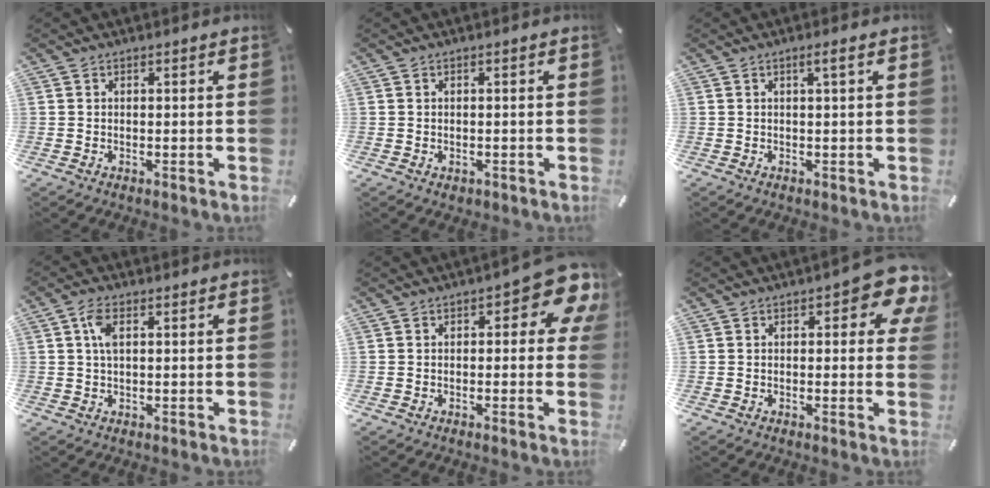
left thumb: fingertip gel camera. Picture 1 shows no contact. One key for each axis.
{"total": 1.0, "fx": -0.2, "fy": 0.9, "fz": 0.3, "tx": -0.006, "ty": 0.004, "tz": -0.006}
{"total": 2.2, "fx": 0.5, "fy": 0.1, "fz": 2.1, "tx": -0.040, "ty": 0.000, "tz": 0.007}
{"total": 4.0, "fx": 1.1, "fy": 1.7, "fz": 3.4, "tx": -0.081, "ty": 0.006, "tz": 0.015}
{"total": 8.8, "fx": 3.0, "fy": 3.6, "fz": 7.5, "tx": -0.095, "ty": -0.017, "tz": 0.046}
{"total": 7.9, "fx": 3.1, "fy": 3.5, "fz": 6.4, "tx": -0.077, "ty": -0.009, "tz": 0.048}